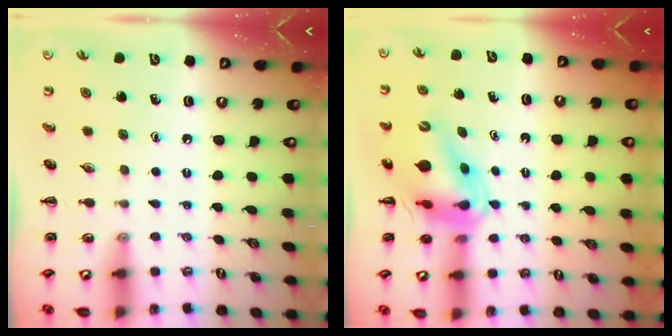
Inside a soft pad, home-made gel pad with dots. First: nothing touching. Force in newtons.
{"total": 12.8, "press": 12.0, "slide": 4.3}